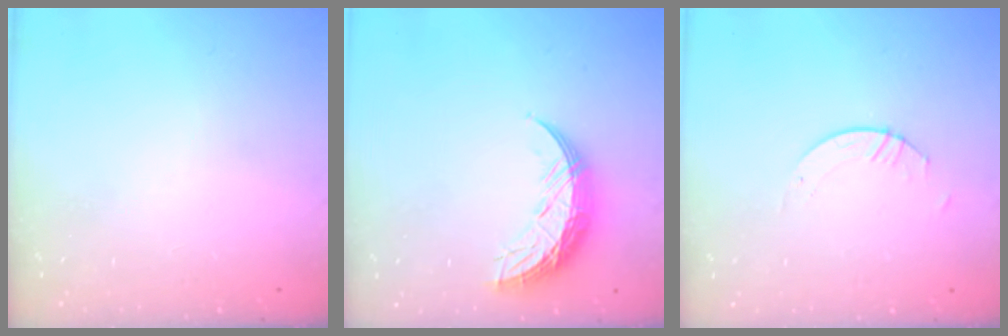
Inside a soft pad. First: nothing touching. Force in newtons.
{"total": 10.5, "press": 10.5, "slide": 0.8}
{"total": 2.6, "press": 2.6, "slide": 0.2}